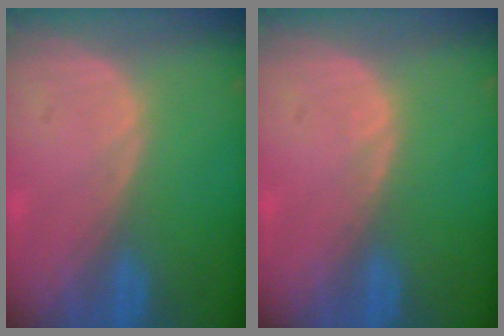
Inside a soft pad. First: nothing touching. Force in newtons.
{"total": 0.5, "press": 0.5, "slide": 0.1}